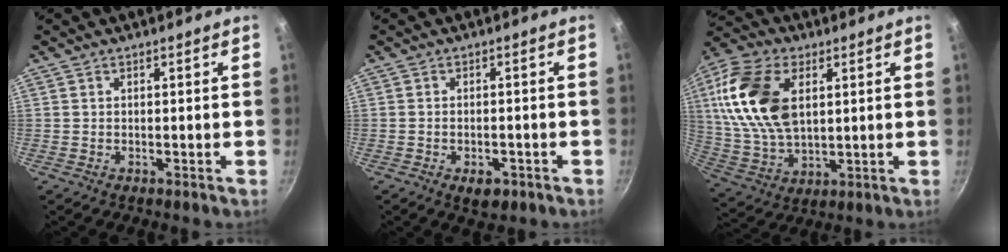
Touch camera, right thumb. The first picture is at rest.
{"total": 3.9, "force": [-1.9, 2.2, 2.6], "torque": [-0.032, 0.010, -0.022]}
{"total": 19.1, "force": [4.9, 11.6, 14.4], "torque": [-0.266, -0.004, 0.097]}